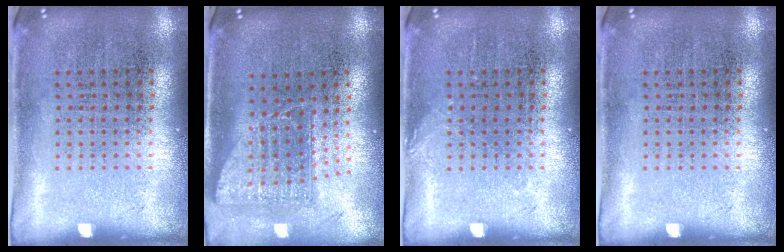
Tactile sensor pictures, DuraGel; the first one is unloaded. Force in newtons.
{"total": 1.7, "press": 1.3, "slide": 1.1}
{"total": 0.6, "press": 0.5, "slide": 0.1}
{"total": 0.0}